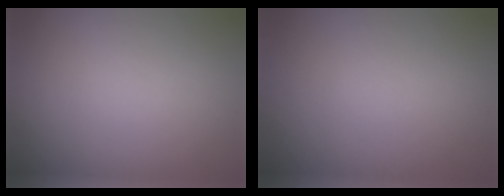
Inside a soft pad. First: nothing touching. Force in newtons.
{"total": 0.0}